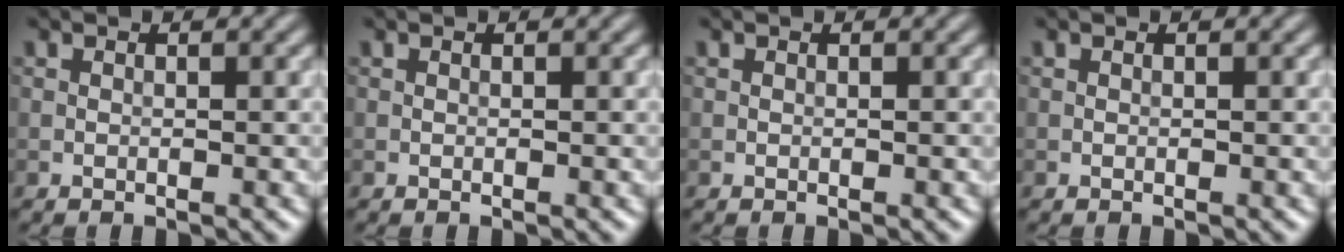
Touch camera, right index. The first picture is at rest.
{"total": 0.0}
{"total": 0.0}
{"total": 0.0}